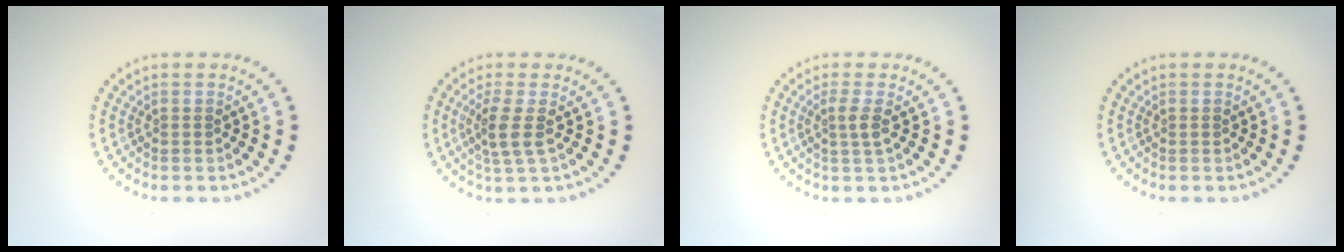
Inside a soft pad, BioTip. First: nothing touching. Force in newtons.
{"total": 2.5, "press": 1.9, "slide": 1.6}
{"total": 1.5, "press": 1.1, "slide": 1.0}
{"total": 0.0}